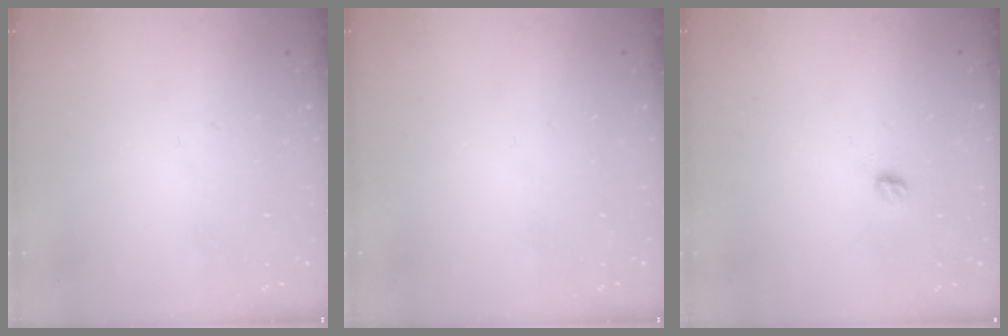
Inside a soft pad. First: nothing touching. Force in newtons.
{"total": 0.0}
{"total": 4.3, "press": 4.2, "slide": 0.5}